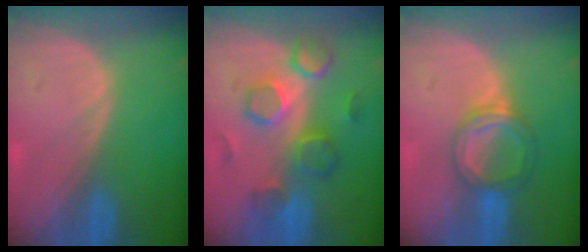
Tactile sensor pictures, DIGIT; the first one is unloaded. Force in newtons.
{"total": 8.3, "press": 8.2, "slide": 1.4}
{"total": 5.4, "press": 5.1, "slide": 1.6}